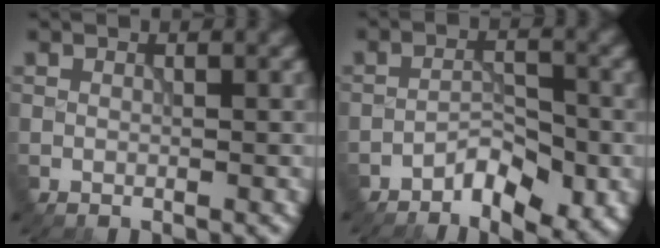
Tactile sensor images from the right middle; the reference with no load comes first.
{"total": 3.5, "force": [-2.1, 1.4, 2.3], "torque": [-0.031, 0.009, -0.038]}